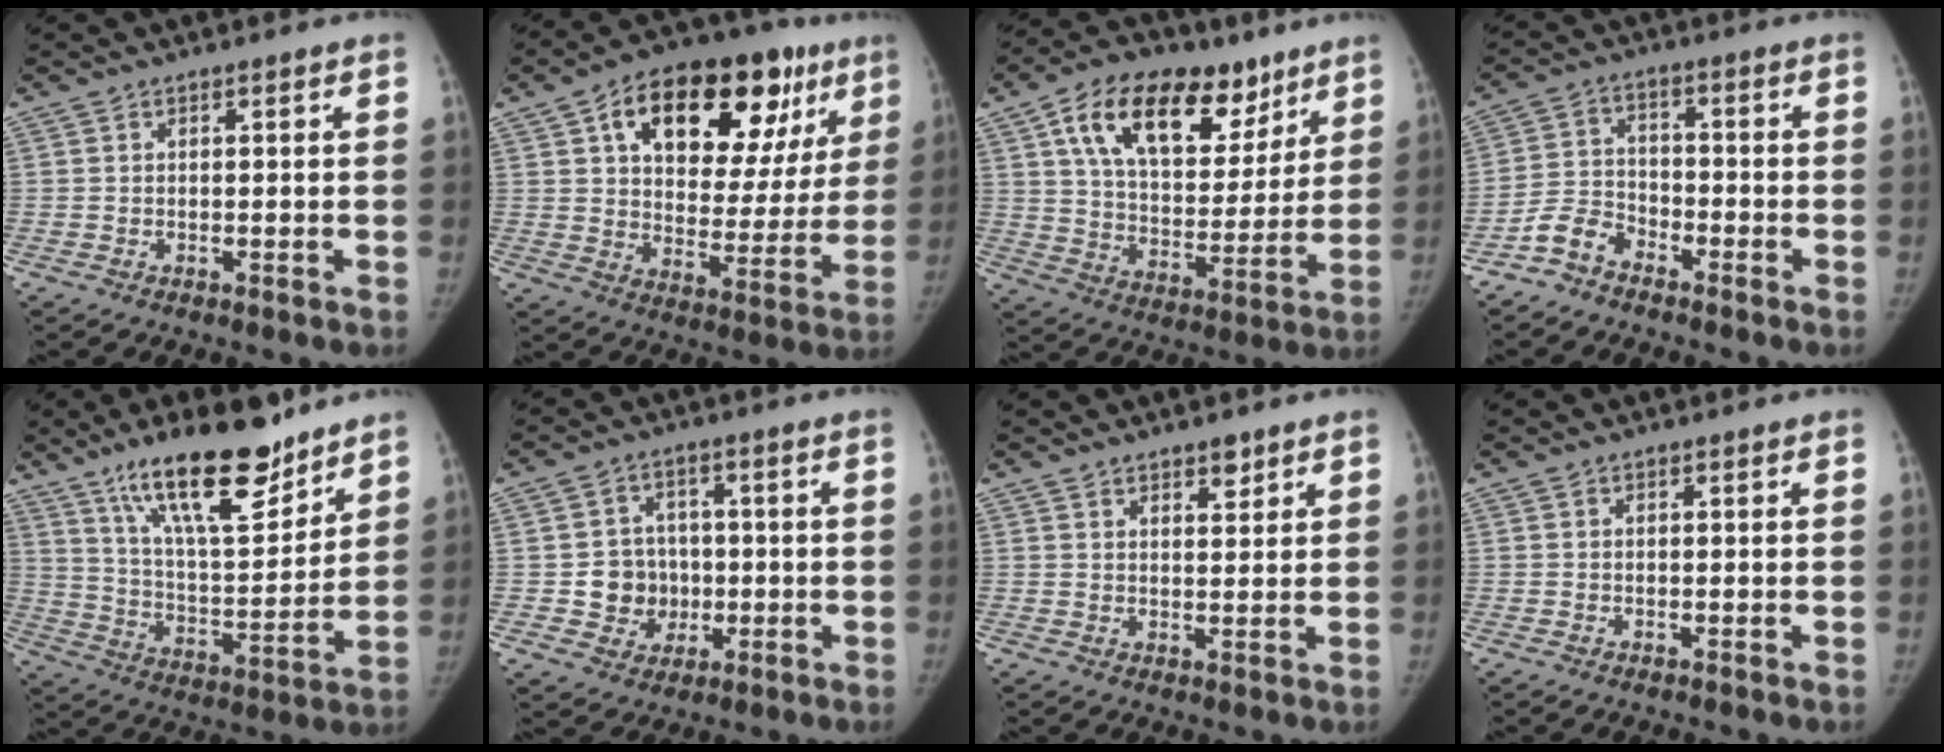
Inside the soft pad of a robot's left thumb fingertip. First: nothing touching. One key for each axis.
{"total": 27.4, "fx": 12.8, "fy": 14.8, "fz": 19.2, "tx": -0.236, "ty": 0.013, "tz": 0.193}
{"total": 23.0, "fx": 12.2, "fy": 13.0, "fz": 14.6, "tx": -0.196, "ty": -0.024, "tz": 0.202}
{"total": 5.6, "fx": -4.3, "fy": 3.1, "fz": 1.6, "tx": -0.026, "ty": 0.026, "tz": -0.094}
{"total": 20.5, "fx": 14.4, "fy": 6.3, "fz": 13.1, "tx": -0.183, "ty": -0.078, "tz": 0.248}
{"total": 8.0, "fx": -0.7, "fy": 7.4, "fz": 2.8, "tx": -0.006, "ty": 0.012, "tz": -0.007}
{"total": 3.2, "fx": 2.3, "fy": 1.5, "fz": 1.7, "tx": -0.010, "ty": -0.015, "tz": 0.037}
{"total": 0.0}